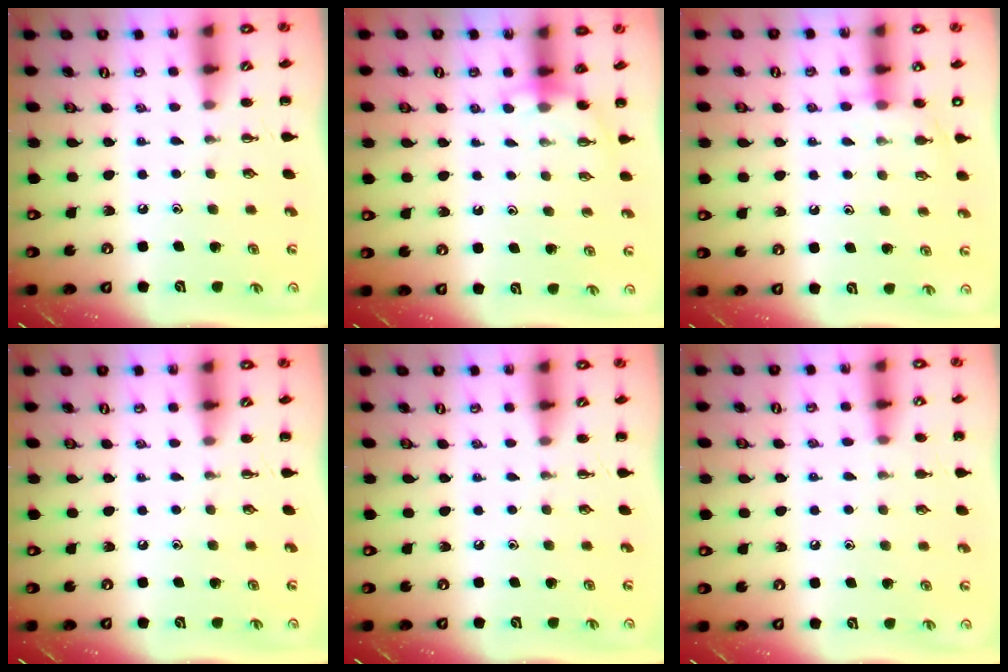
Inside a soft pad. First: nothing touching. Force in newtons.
{"total": 3.6, "press": 3.6, "slide": 0.3}
{"total": 6.2, "press": 6.1, "slide": 1.3}
{"total": 0.0}
{"total": 0.0}
{"total": 7.2, "press": 6.9, "slide": 2.0}